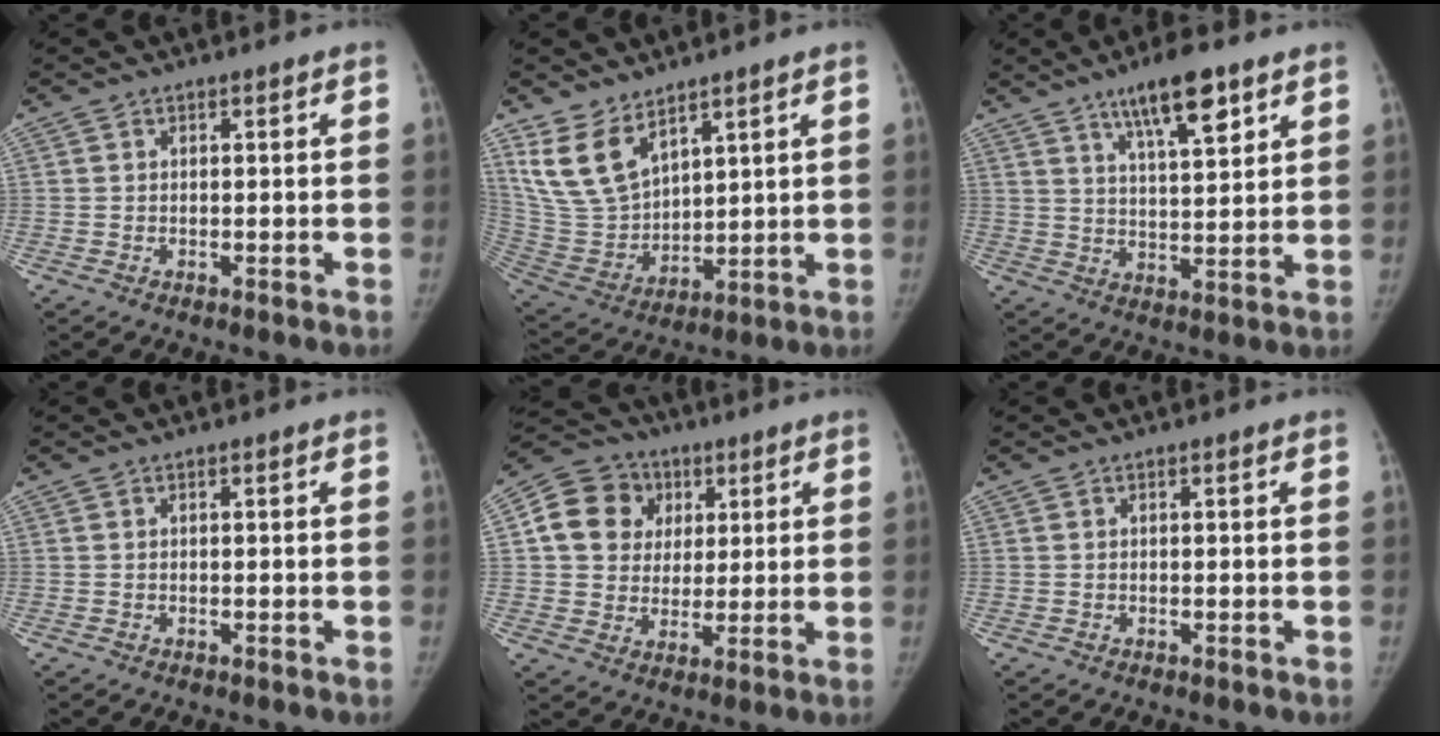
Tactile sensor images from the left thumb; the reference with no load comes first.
{"total": 12.3, "force": [7.9, 6.8, 6.4], "torque": [-0.108, -0.039, 0.186]}
{"total": 10.6, "force": [6.5, 2.9, 7.8], "torque": [-0.115, -0.033, 0.110]}
{"total": 0.0}
{"total": 13.4, "force": [3.7, 11.8, 5.0], "torque": [-0.064, 0.007, 0.060]}
{"total": 0.0}